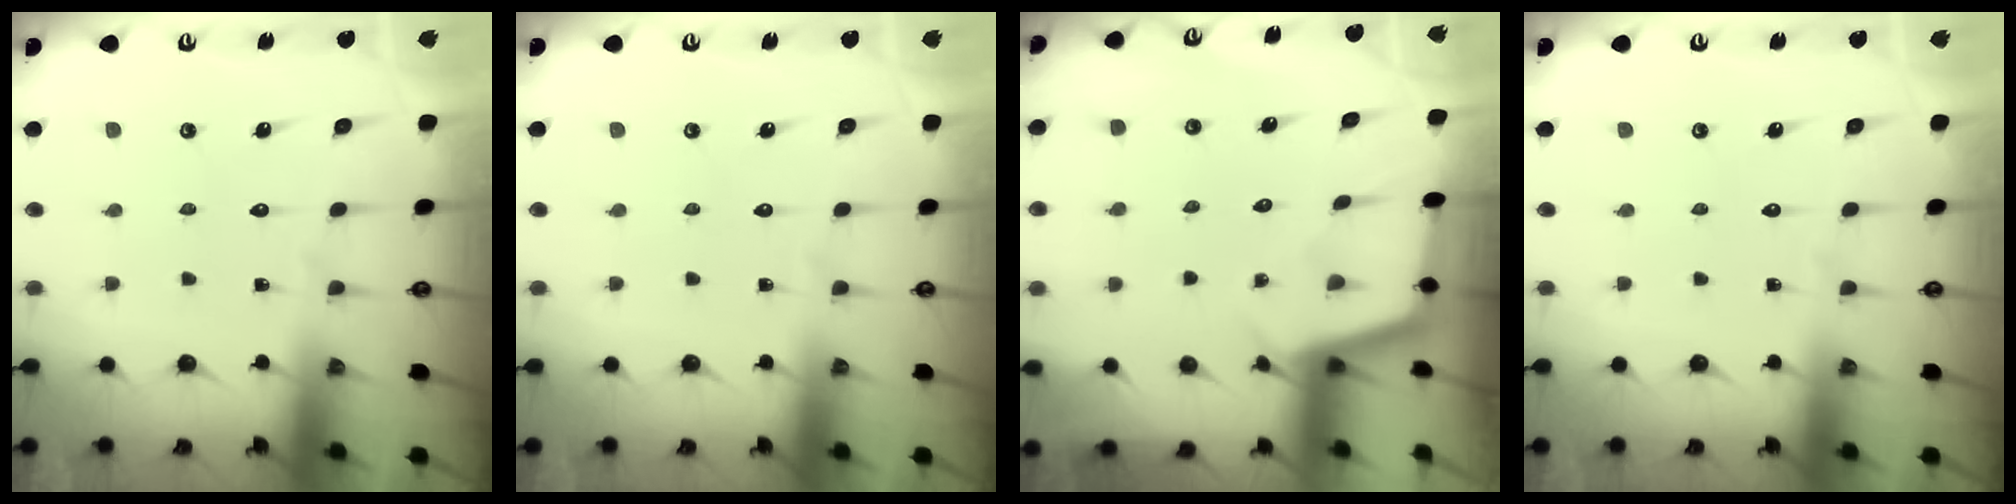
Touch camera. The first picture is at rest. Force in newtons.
{"total": 0.0}
{"total": 2.6, "press": 2.6, "slide": 0.1}
{"total": 0.0}